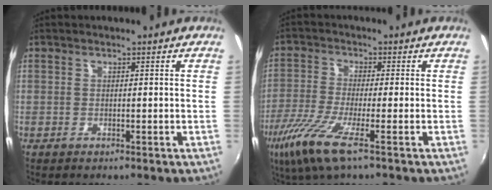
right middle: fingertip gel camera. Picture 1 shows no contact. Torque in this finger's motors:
{"motor_torque": [1.33, -0.81, 0.63, 0.19]}